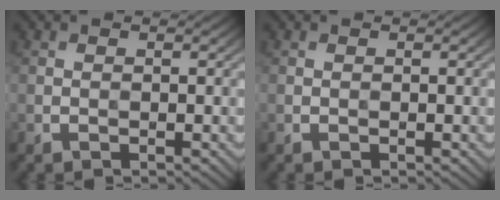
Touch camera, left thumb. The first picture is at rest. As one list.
[{"total": 0.0}]